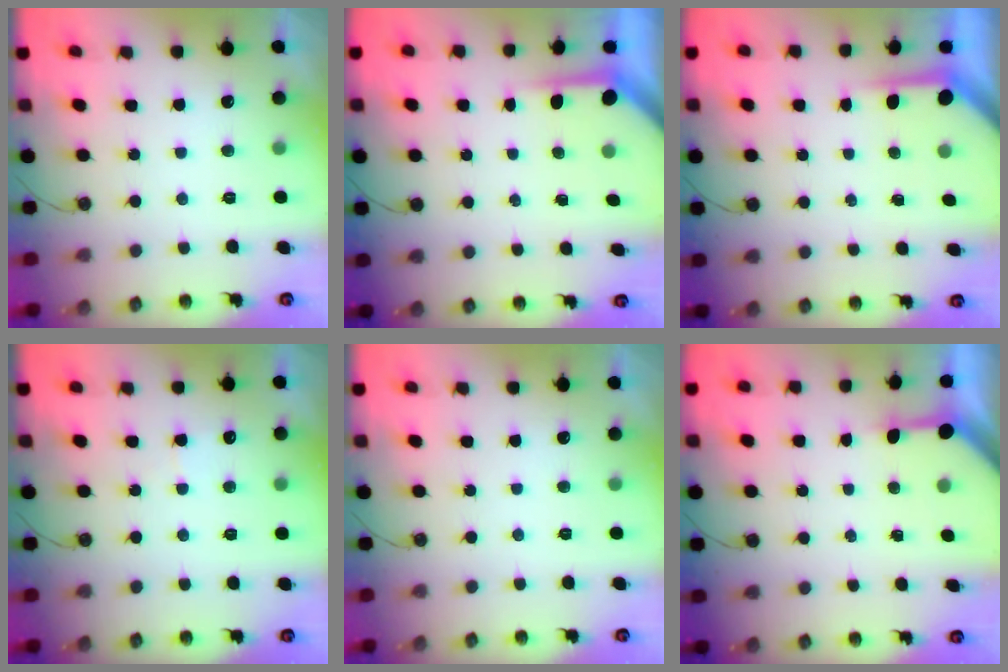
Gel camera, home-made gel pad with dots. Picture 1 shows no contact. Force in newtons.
{"total": 3.9, "press": 3.9, "slide": 0.4}
{"total": 4.0, "press": 4.0, "slide": 0.3}
{"total": 4.5, "press": 4.5, "slide": 0.6}
{"total": 0.0}
{"total": 3.6, "press": 3.6, "slide": 0.3}